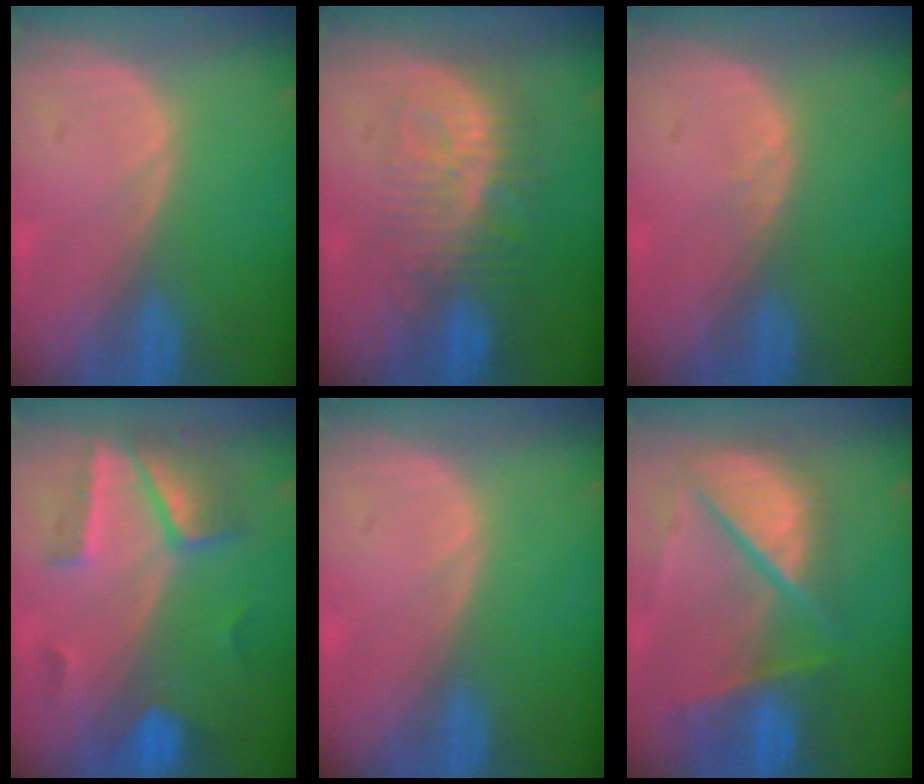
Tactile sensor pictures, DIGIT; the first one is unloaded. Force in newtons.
{"total": 9.4, "press": 8.5, "slide": 3.9}
{"total": 0.7, "press": 0.6, "slide": 0.2}
{"total": 6.9, "press": 6.9, "slide": 0.7}
{"total": 0.0}
{"total": 10.9, "press": 9.0, "slide": 6.2}